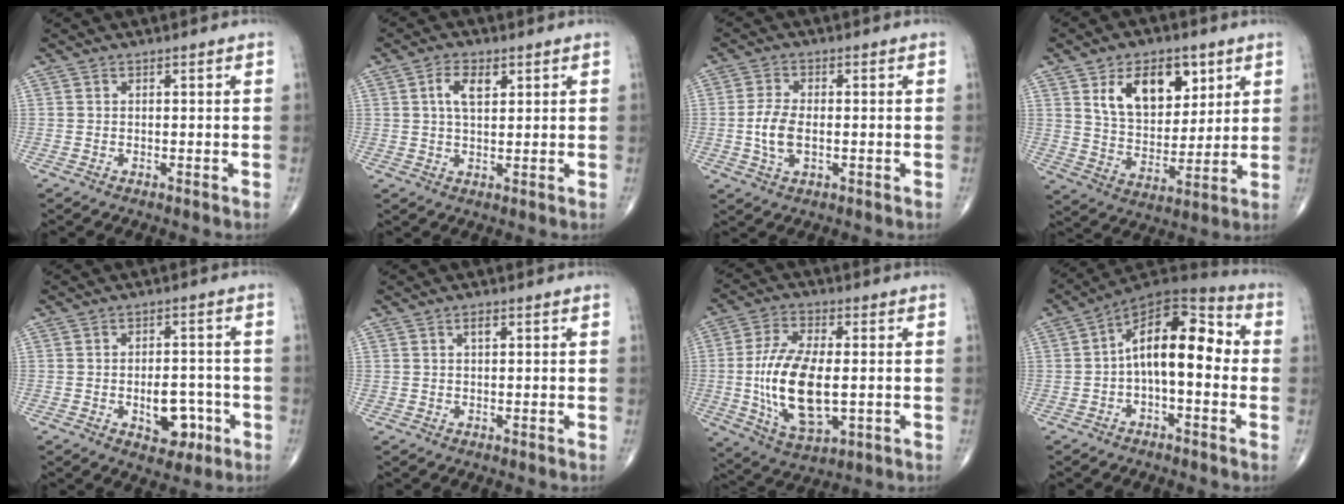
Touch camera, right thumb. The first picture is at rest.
{"total": 5.0, "force": [1.9, 2.6, 3.9], "torque": [-0.071, -0.002, 0.033]}
{"total": 5.9, "force": [-0.7, 3.1, 5.0], "torque": [-0.105, -0.001, -0.016]}
{"total": 14.8, "force": [6.4, 9.0, 9.8], "torque": [-0.116, -0.034, 0.119]}
{"total": 7.6, "force": [-2.4, 4.5, 5.6], "torque": [-0.052, 0.018, -0.025]}
{"total": 1.6, "force": [0.7, 0.8, 1.1], "torque": [-0.015, -0.001, 0.011]}
{"total": 16.5, "force": [-1.2, 7.8, 14.5], "torque": [-0.279, -0.009, -0.016]}
{"total": 15.3, "force": [0.3, 7.5, 13.3], "torque": [-0.181, 0.047, -0.009]}